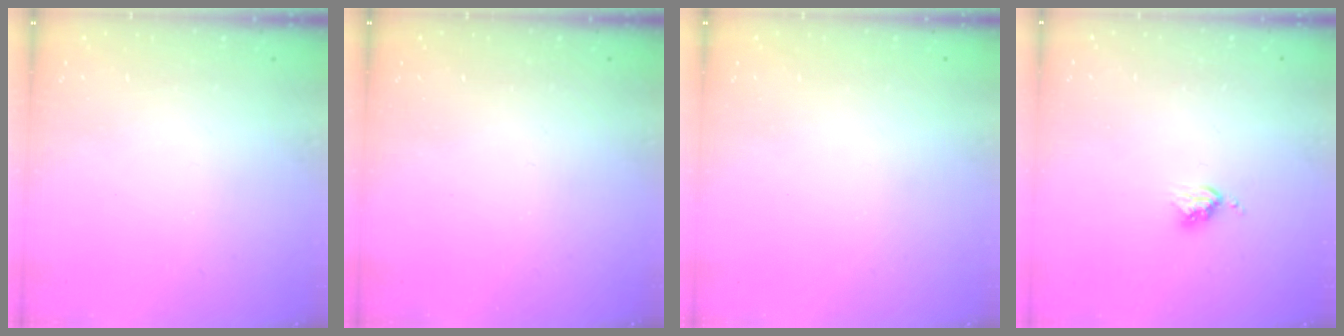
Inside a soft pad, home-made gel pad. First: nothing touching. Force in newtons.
{"total": 0.0}
{"total": 0.0}
{"total": 3.8, "press": 3.8, "slide": 0.5}